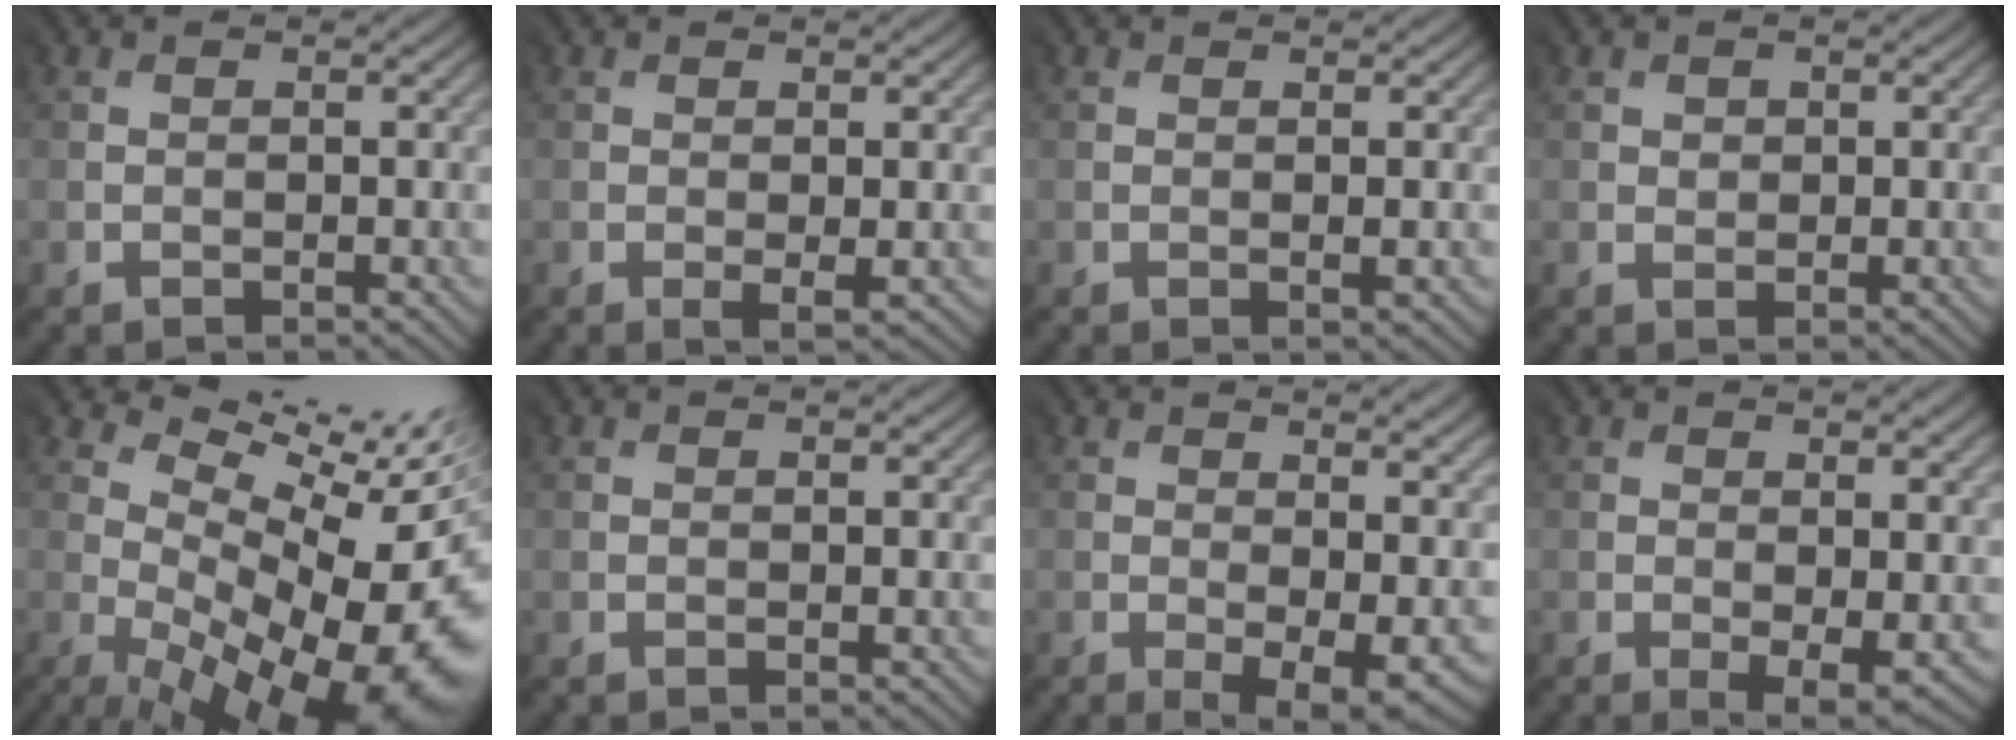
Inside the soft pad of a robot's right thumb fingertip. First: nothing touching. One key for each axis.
{"total": 2.0, "fx": -0.1, "fy": 0.8, "fz": 1.8, "tx": -0.038, "ty": -0.005, "tz": 0.002}
{"total": 0.9, "fx": 0.1, "fy": 0.1, "fz": 0.9, "tx": -0.022, "ty": -0.001, "tz": 0.003}
{"total": 1.3, "fx": 0.7, "fy": 1.0, "fz": -0.2, "tx": 0.005, "ty": -0.002, "tz": 0.015}
{"total": 15.1, "fx": 0.9, "fy": 6.8, "fz": 13.4, "tx": -0.149, "ty": -0.009, "tz": 0.069}
{"total": 0.0}
{"total": 10.0, "fx": -0.3, "fy": 4.1, "fz": 9.1, "tx": -0.104, "ty": -0.006, "tz": 0.010}
{"total": 5.2, "fx": -0.7, "fy": 2.1, "fz": 4.7, "tx": -0.076, "ty": -0.012, "tz": 0.000}